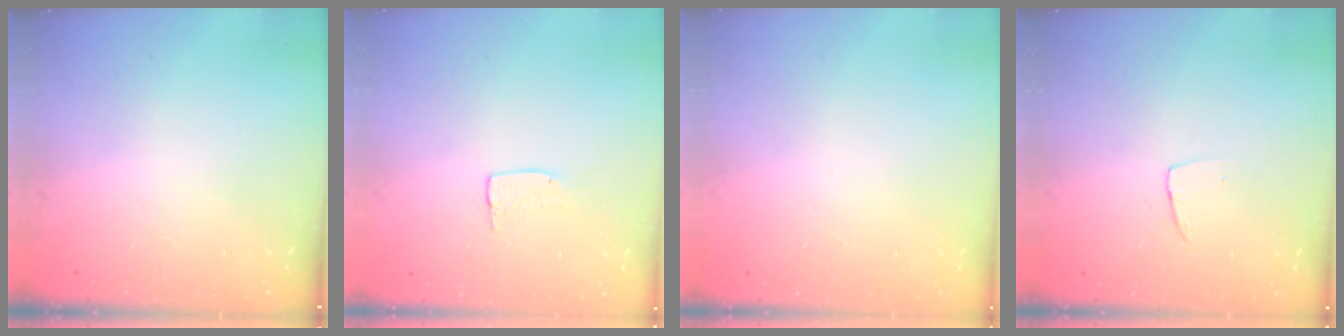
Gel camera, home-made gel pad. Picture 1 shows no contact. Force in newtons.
{"total": 3.7, "press": 3.7, "slide": 0.2}
{"total": 0.0}
{"total": 2.9, "press": 2.9, "slide": 0.1}